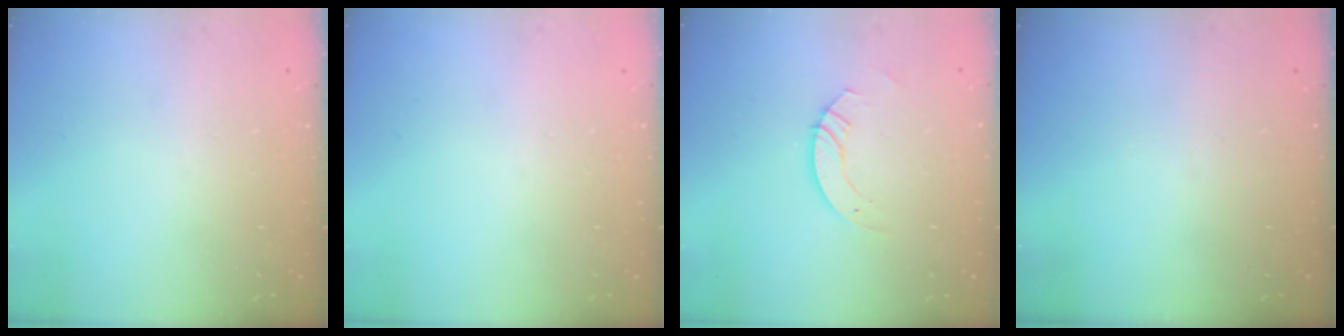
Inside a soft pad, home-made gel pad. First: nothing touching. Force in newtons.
{"total": 0.0}
{"total": 3.7, "press": 3.7, "slide": 0.3}
{"total": 0.0}